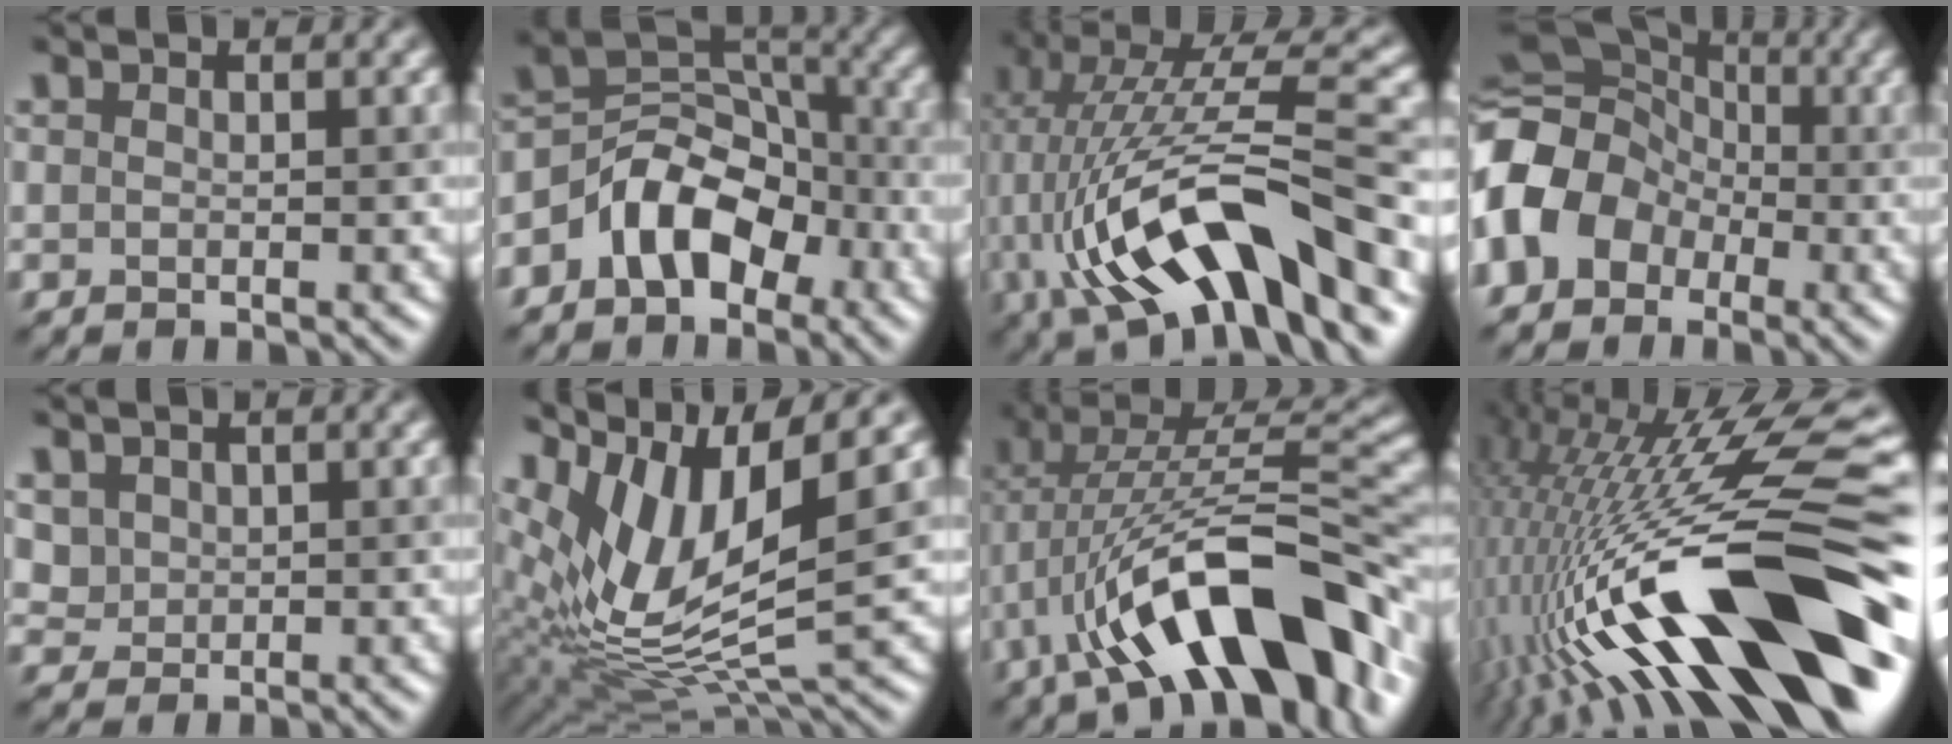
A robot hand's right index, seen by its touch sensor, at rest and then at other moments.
{"total": 6.6, "force": [-3.4, 4.3, 3.8], "torque": [-0.042, 0.019, -0.069]}
{"total": 12.2, "force": [-3.3, 4.0, 11.0], "torque": [-0.179, 0.023, -0.056]}
{"total": 9.6, "force": [-2.0, 7.9, 5.1], "torque": [-0.087, 0.000, -0.048]}
{"total": 2.2, "force": [1.1, 1.9, 0.4], "torque": [-0.012, 0.001, 0.041]}
{"total": 11.9, "force": [4.1, 3.7, 10.5], "torque": [-0.219, 0.004, 0.087]}
{"total": 13.4, "force": [-4.3, 5.9, 11.3], "torque": [-0.170, 0.019, -0.066]}
{"total": 19.4, "force": [-3.5, 6.2, 18.1], "torque": [-0.313, 0.026, -0.066]}